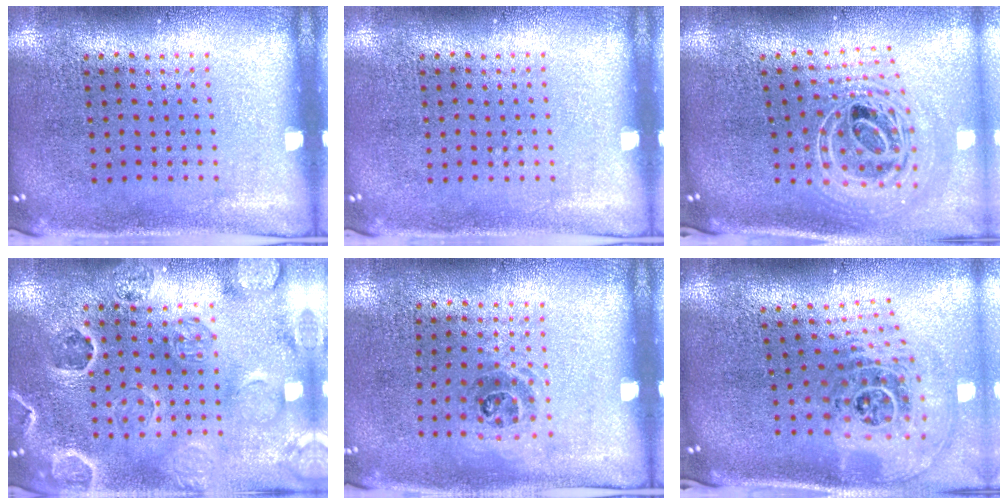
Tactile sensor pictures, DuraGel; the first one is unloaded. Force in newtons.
{"total": 0.0}
{"total": 2.6, "press": 1.9, "slide": 1.9}
{"total": 2.7, "press": 2.6, "slide": 0.8}
{"total": 1.0, "press": 0.6, "slide": 0.7}
{"total": 2.8, "press": 1.8, "slide": 2.1}